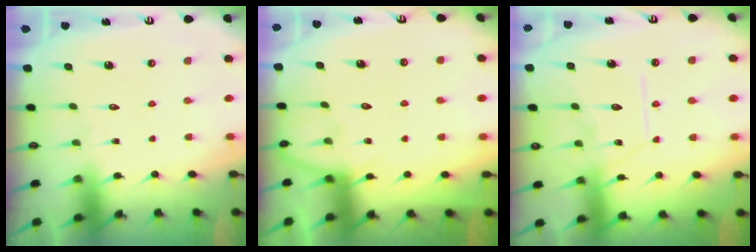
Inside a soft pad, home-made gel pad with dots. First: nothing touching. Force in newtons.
{"total": 4.6, "press": 4.6, "slide": 0.5}
{"total": 10.7, "press": 10.7, "slide": 1.0}